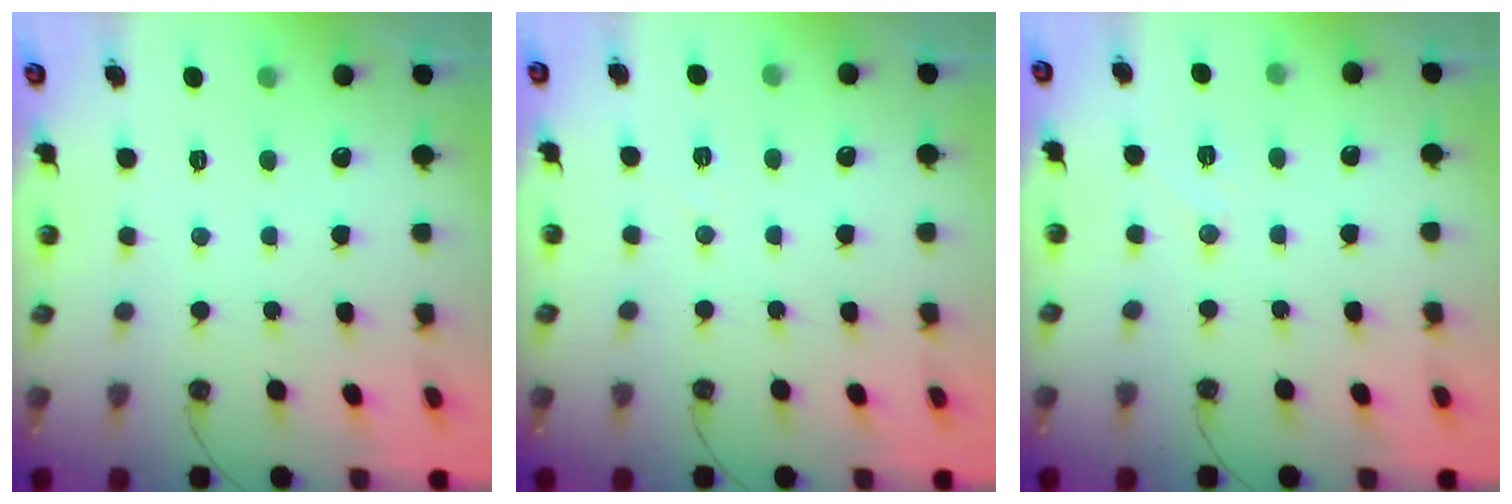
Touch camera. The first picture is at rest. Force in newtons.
{"total": 4.8, "press": 4.5, "slide": 1.7}
{"total": 5.9, "press": 5.8, "slide": 1.1}